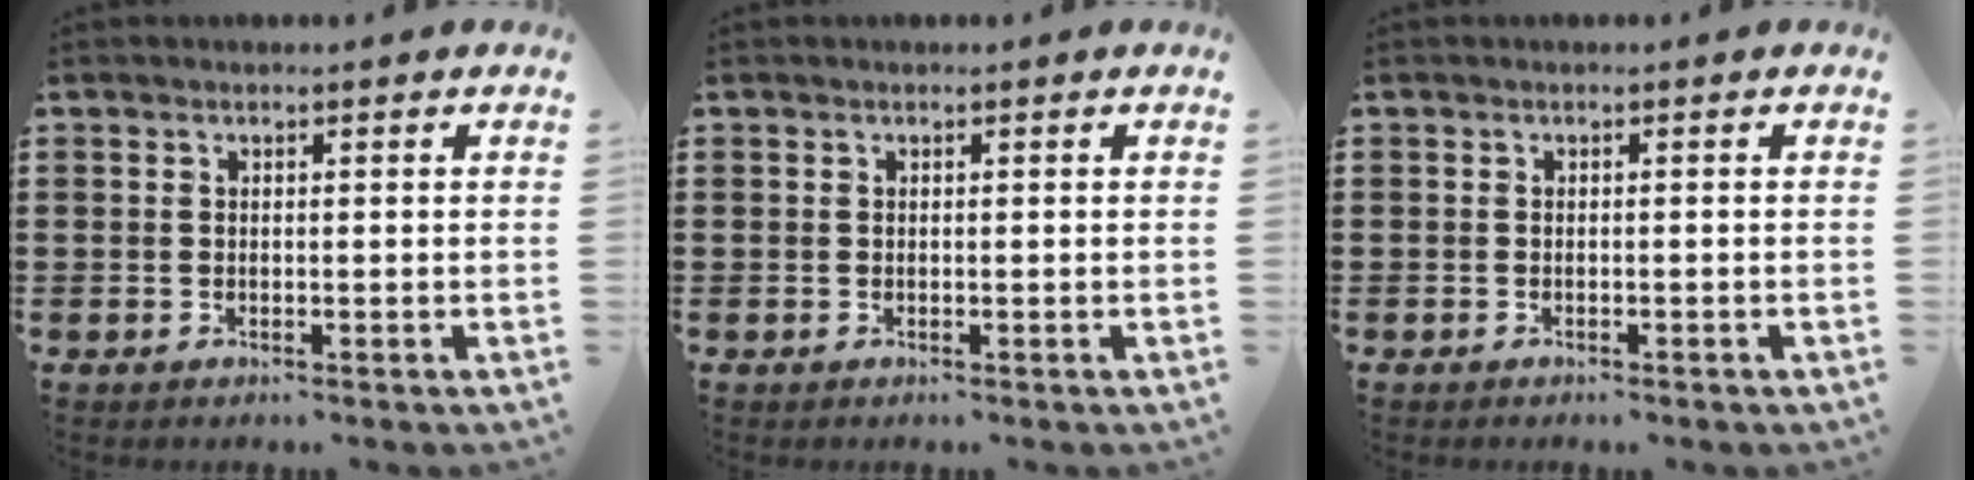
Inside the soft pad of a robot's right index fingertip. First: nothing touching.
{"total": 0.0}
{"total": 0.7, "force": [-0.6, -0.3, 0.1], "torque": [-0.001, -0.004, -0.011]}